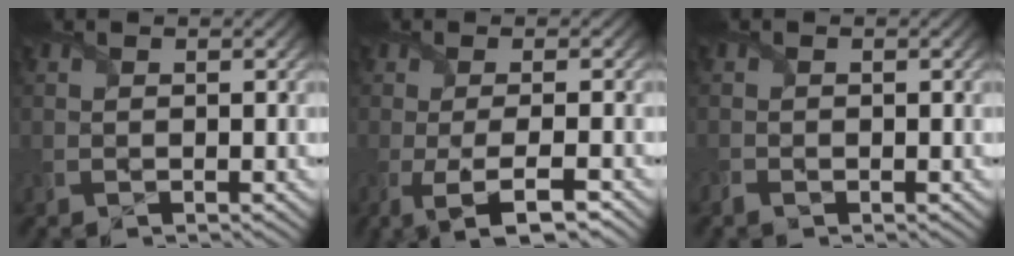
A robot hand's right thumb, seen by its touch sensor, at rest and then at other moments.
{"total": 4.6, "force": [-1.9, 0.7, 4.2], "torque": [-0.067, 0.002, -0.038]}
{"total": 0.6, "force": [-0.5, 0.4, 0.2], "torque": [-0.007, -0.001, -0.014]}